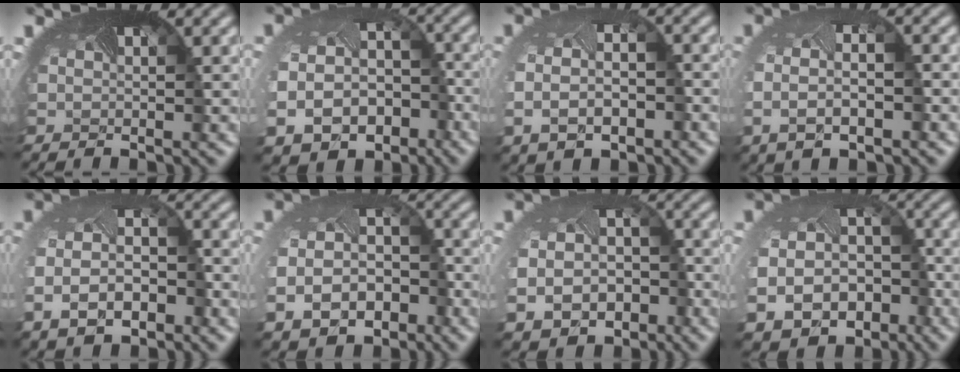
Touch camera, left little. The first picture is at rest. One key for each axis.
{"total": 12.4, "fx": -5.7, "fy": 9.2, "fz": 6.0, "tx": -0.116, "ty": -0.063, "tz": -0.065}
{"total": 5.8, "fx": -1.6, "fy": 3.6, "fz": 4.2, "tx": -0.093, "ty": -0.028, "tz": -0.013}
{"total": 4.8, "fx": -1.0, "fy": 2.4, "fz": 4.0, "tx": -0.083, "ty": -0.012, "tz": -0.007}
{"total": 6.0, "fx": -2.5, "fy": 3.5, "fz": 4.2, "tx": -0.096, "ty": -0.023, "tz": -0.040}
{"total": 8.2, "fx": -3.9, "fy": 5.7, "fz": 4.5, "tx": -0.093, "ty": -0.039, "tz": -0.044}
{"total": 10.1, "fx": -4.4, "fy": 7.5, "fz": 5.2, "tx": -0.106, "ty": -0.054, "tz": -0.049}
{"total": 13.8, "fx": -6.5, "fy": 10.3, "fz": 6.4, "tx": -0.124, "ty": -0.071, "tz": -0.074}